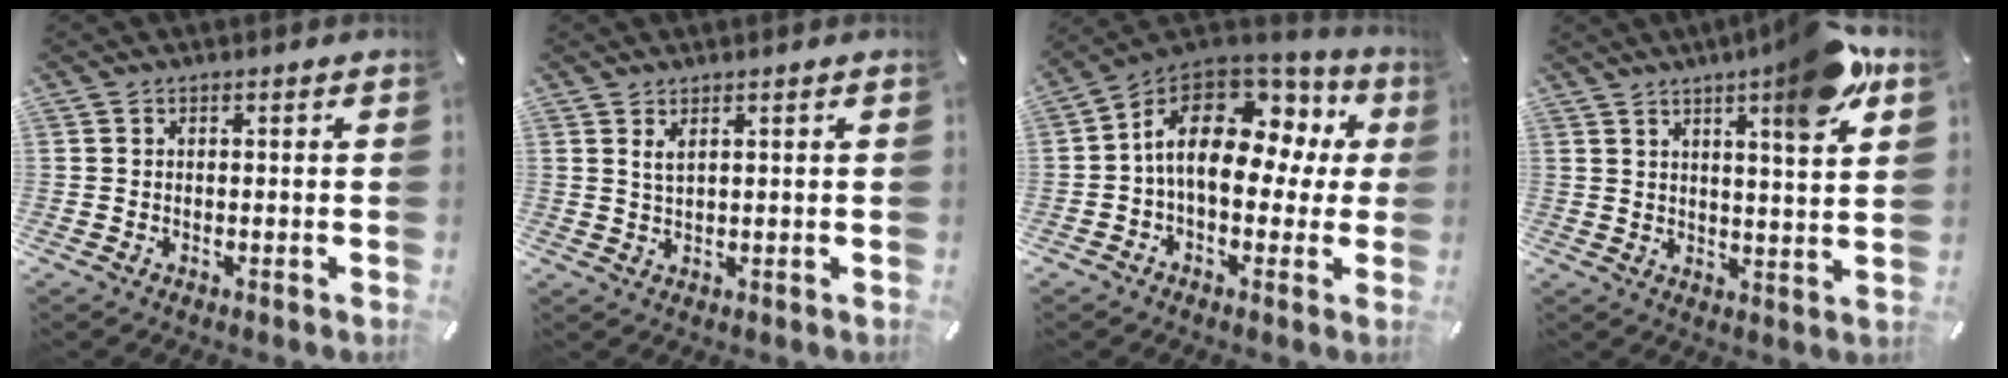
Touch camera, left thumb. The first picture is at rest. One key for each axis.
{"total": 2.2, "fx": 1.3, "fy": 0.6, "fz": 1.6, "tx": -0.035, "ty": 0.001, "tz": 0.023}
{"total": 17.1, "fx": 3.6, "fy": 10.1, "fz": 13.3, "tx": -0.234, "ty": -0.015, "tz": 0.058}
{"total": 11.2, "fx": 7.1, "fy": 1.2, "fz": 8.5, "tx": -0.116, "ty": -0.043, "tz": 0.108}